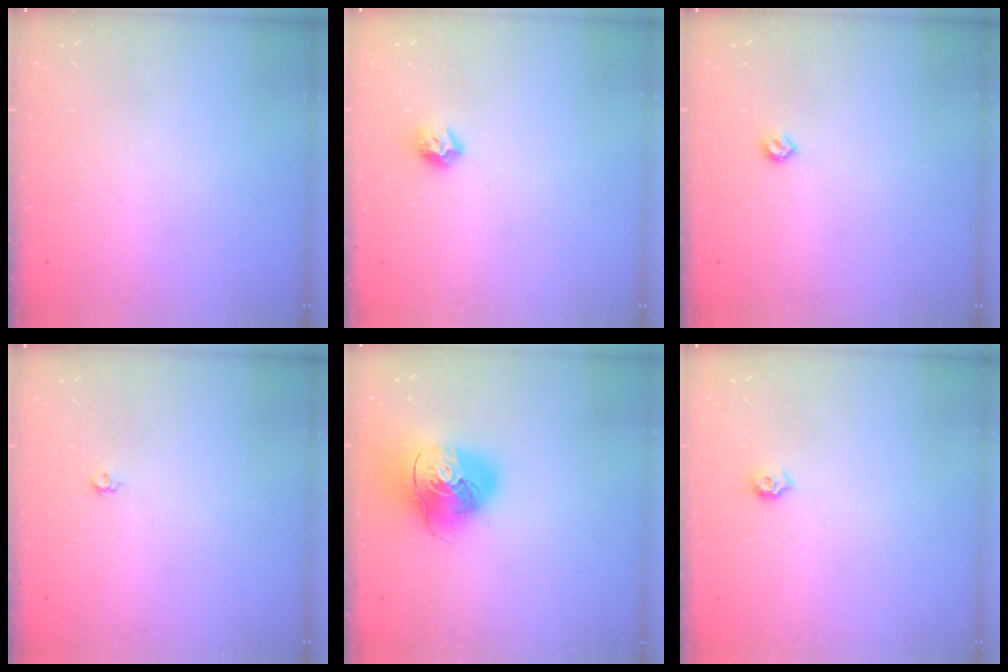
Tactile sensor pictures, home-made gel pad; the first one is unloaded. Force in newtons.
{"total": 7.6, "press": 7.6, "slide": 0.7}
{"total": 4.0, "press": 3.9, "slide": 0.8}
{"total": 3.5, "press": 3.4, "slide": 0.6}
{"total": 16.2, "press": 16.0, "slide": 2.4}
{"total": 5.8, "press": 5.8, "slide": 0.8}